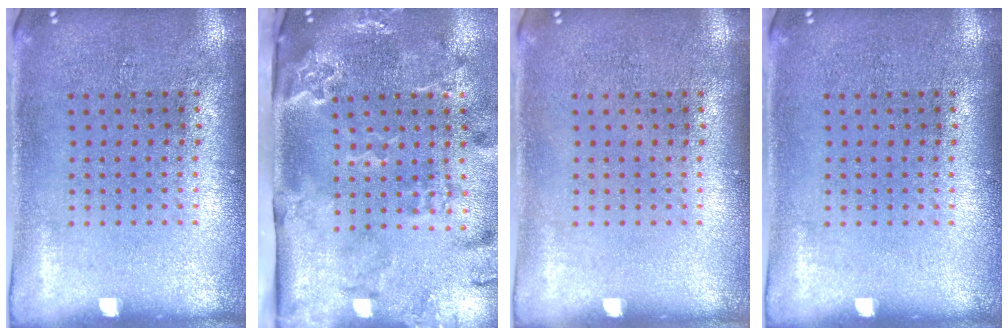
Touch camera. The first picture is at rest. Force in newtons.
{"total": 3.4, "press": 2.4, "slide": 2.4}
{"total": 0.0}
{"total": 0.0}